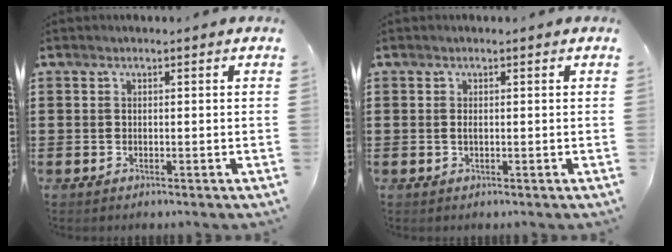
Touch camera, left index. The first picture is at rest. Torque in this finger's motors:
{"motor_torque": [0.26, 0.29, 0.18, 0.01]}